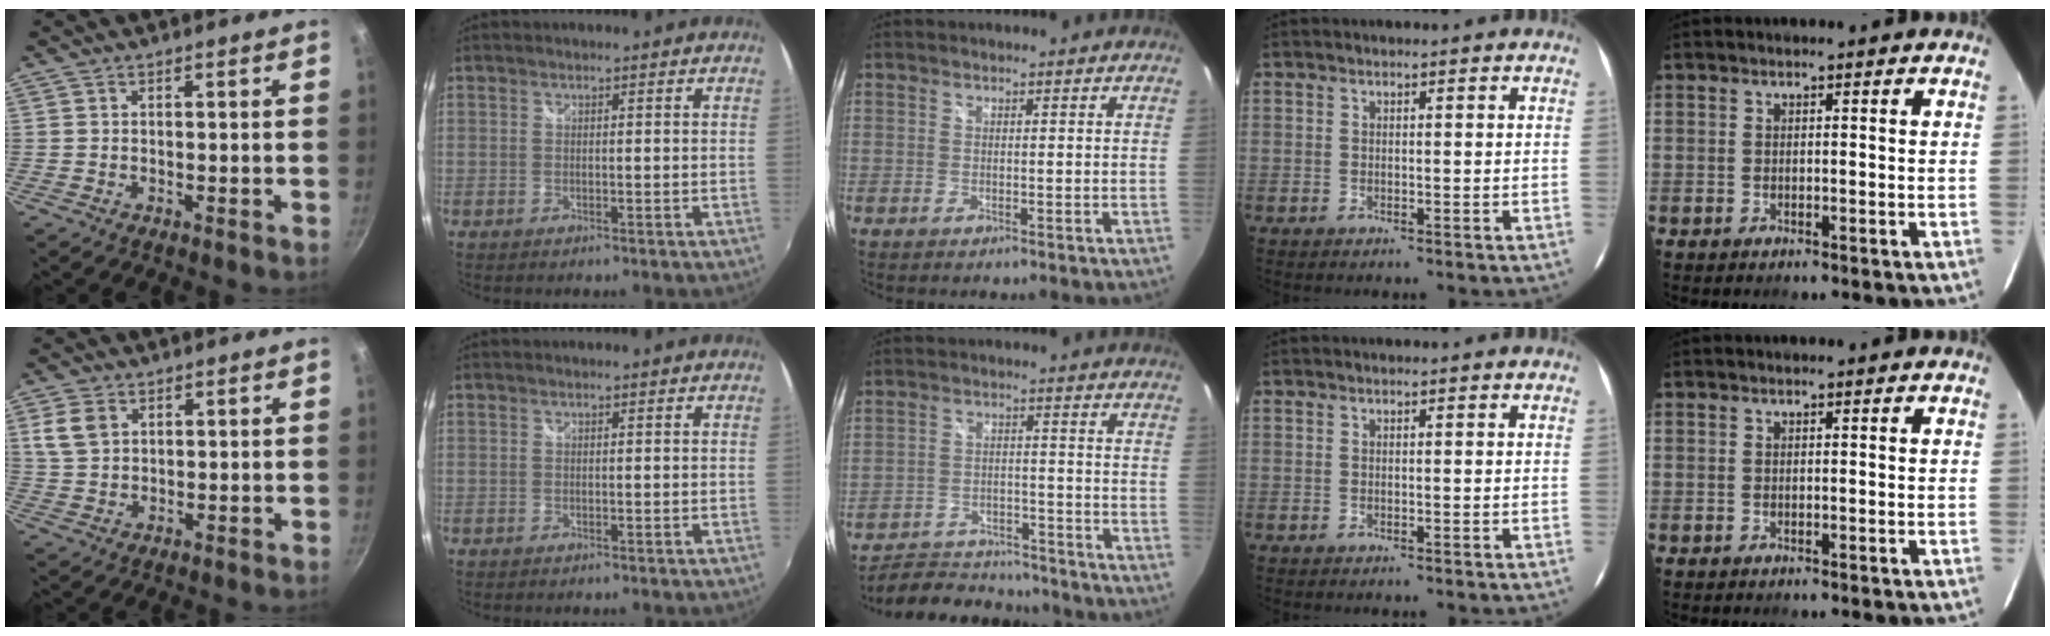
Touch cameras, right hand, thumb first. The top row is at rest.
{"thumb": {"total": 5.4, "force": [1.9, 3.8, 3.2], "torque": [-0.055, 0.001, 0.039]}, "middle": {"total": 14.6, "force": [-13.0, 4.6, 4.7], "torque": [-0.108, 0.010, -0.183]}}